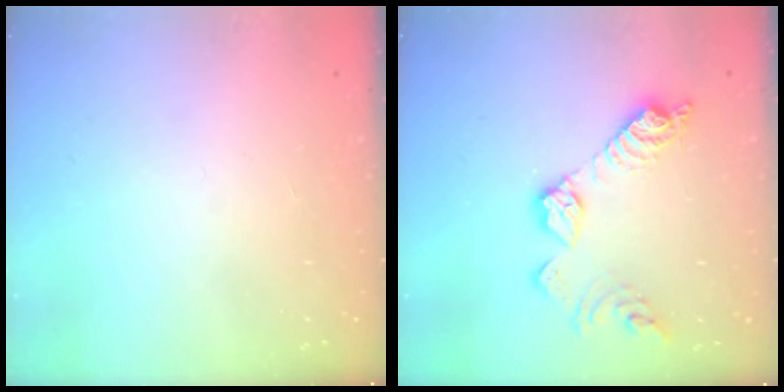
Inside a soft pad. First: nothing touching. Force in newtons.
{"total": 13.6, "press": 13.6, "slide": 0.6}